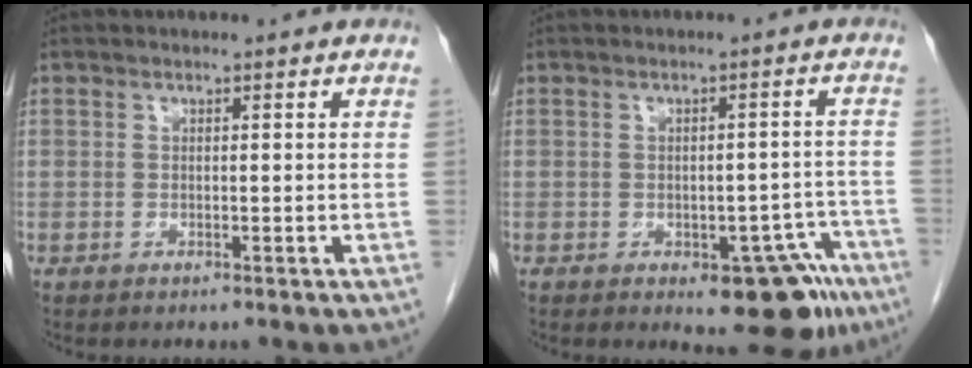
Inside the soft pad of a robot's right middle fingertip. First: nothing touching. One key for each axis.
{"total": 9.0, "fx": -5.5, "fy": 3.4, "fz": 6.2, "tx": -0.045, "ty": 0.008, "tz": -0.067}